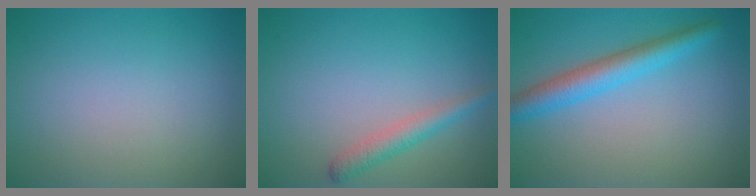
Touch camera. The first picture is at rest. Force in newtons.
{"total": 2.2, "press": 2.2, "slide": 0.1}
{"total": 4.0, "press": 4.0, "slide": 0.2}